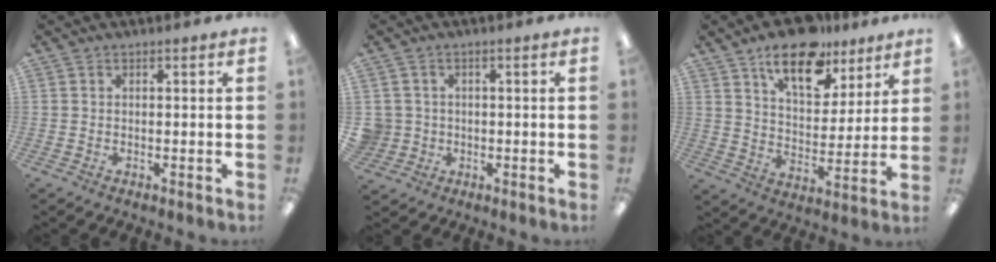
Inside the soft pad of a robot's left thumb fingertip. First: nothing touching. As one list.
[{"total": 3.8, "force": [0.0, 3.8, 0.2], "torque": [-0.020, 0.008, 0.000]}, {"total": 15.9, "force": [11.3, 7.5, 8.4], "torque": [-0.123, -0.060, 0.195]}]